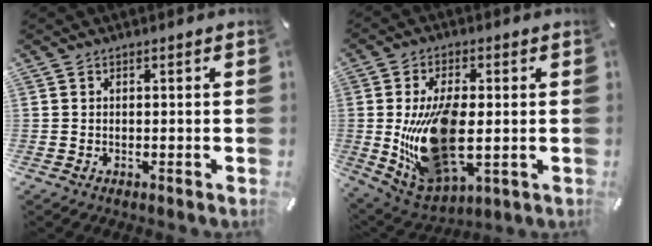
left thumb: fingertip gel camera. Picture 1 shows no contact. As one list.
[{"total": 19.3, "force": [-0.3, 10.8, 16.0], "torque": [-0.327, -0.018, 0.007]}]